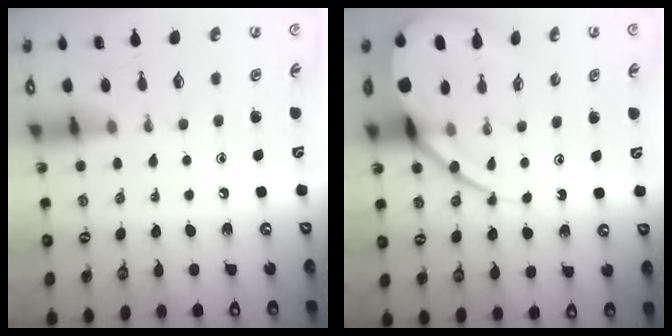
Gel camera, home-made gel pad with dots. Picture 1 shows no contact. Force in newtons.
{"total": 11.8, "press": 11.7, "slide": 1.1}